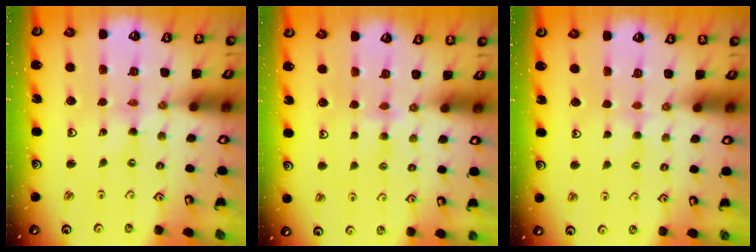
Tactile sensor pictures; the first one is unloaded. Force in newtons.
{"total": 3.8, "press": 3.8, "slide": 0.7}
{"total": 2.8, "press": 2.7, "slide": 0.5}